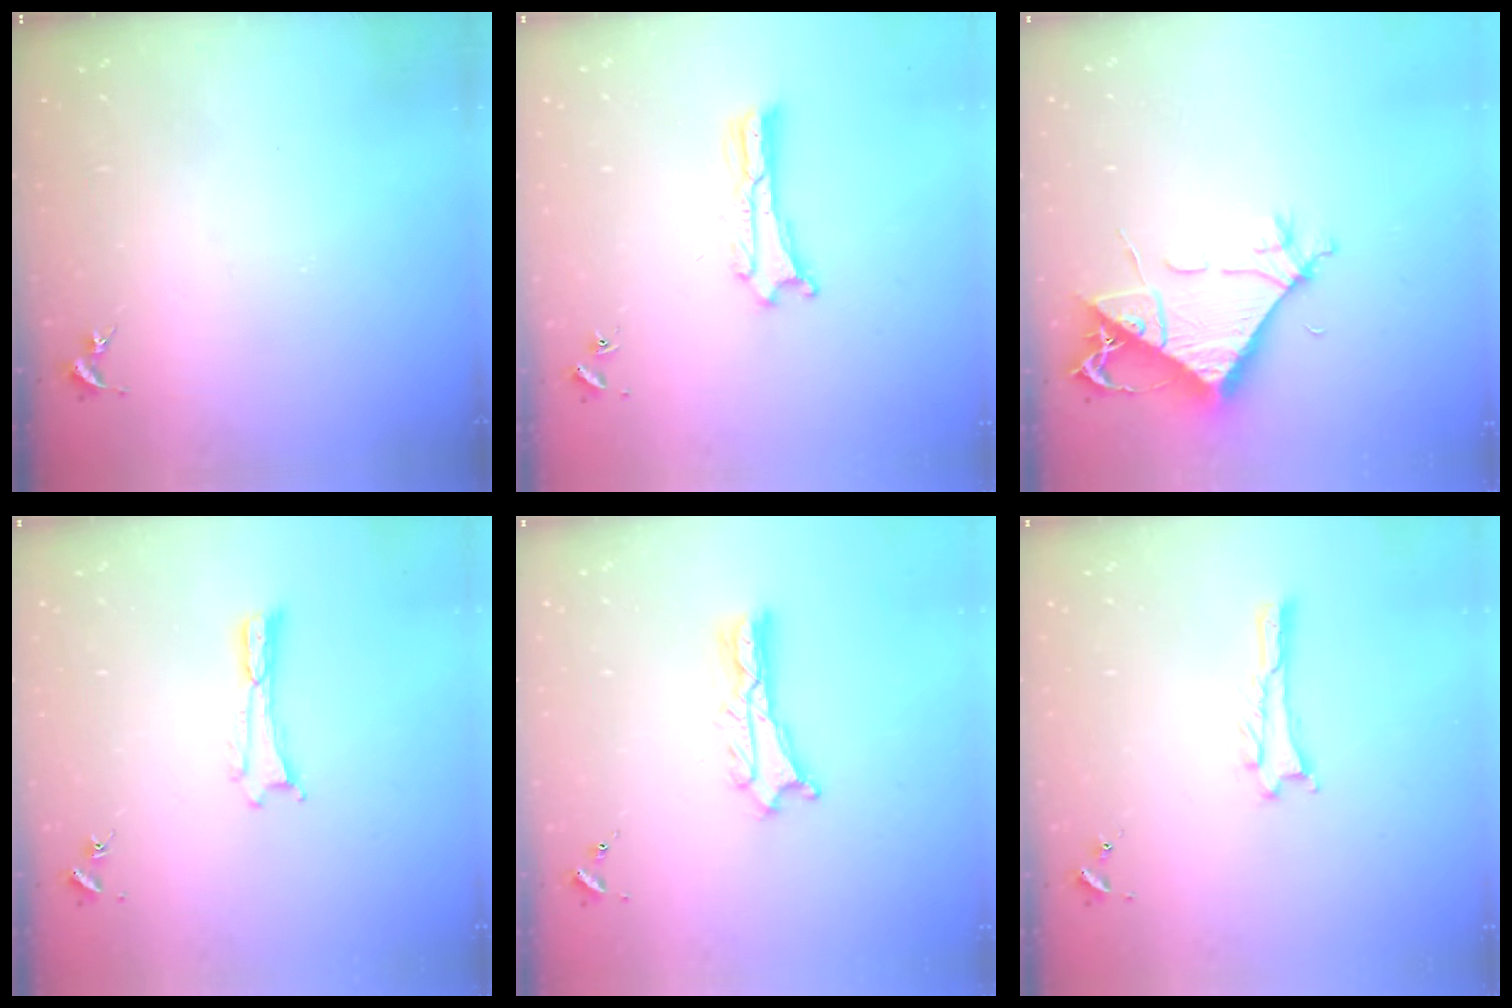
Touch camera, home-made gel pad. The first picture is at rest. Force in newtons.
{"total": 0.9, "press": 0.9, "slide": 0.2}
{"total": 7.7, "press": 7.6, "slide": 1.1}
{"total": 0.0}
{"total": 2.7, "press": 2.6, "slide": 0.3}
{"total": 1.0, "press": 1.0, "slide": 0.1}